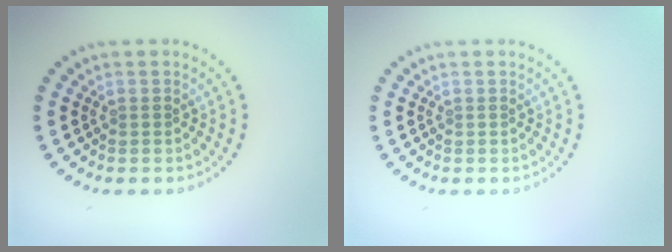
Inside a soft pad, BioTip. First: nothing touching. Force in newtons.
{"total": 0.0}